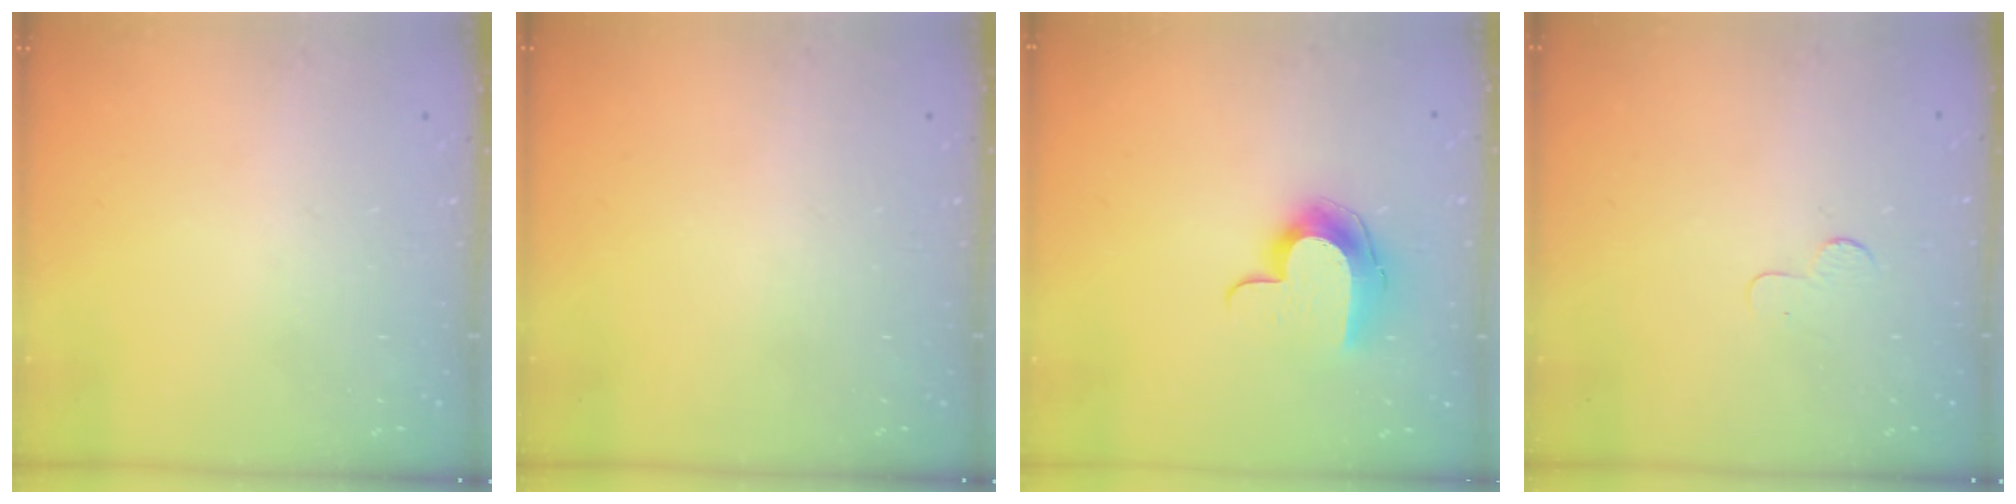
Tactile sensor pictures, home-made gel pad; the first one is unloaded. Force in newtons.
{"total": 0.0}
{"total": 10.2, "press": 10.2, "slide": 0.5}
{"total": 2.3, "press": 2.3, "slide": 0.2}